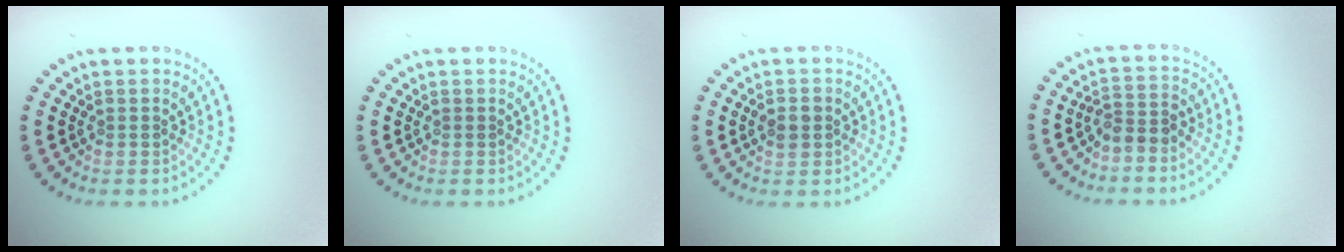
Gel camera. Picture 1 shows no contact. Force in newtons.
{"total": 0.0}
{"total": 2.2, "press": 2.2, "slide": 0.2}
{"total": 2.2, "press": 1.9, "slide": 1.2}